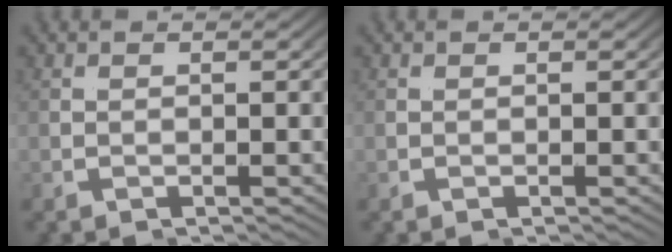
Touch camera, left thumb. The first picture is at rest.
{"total": 0.0}